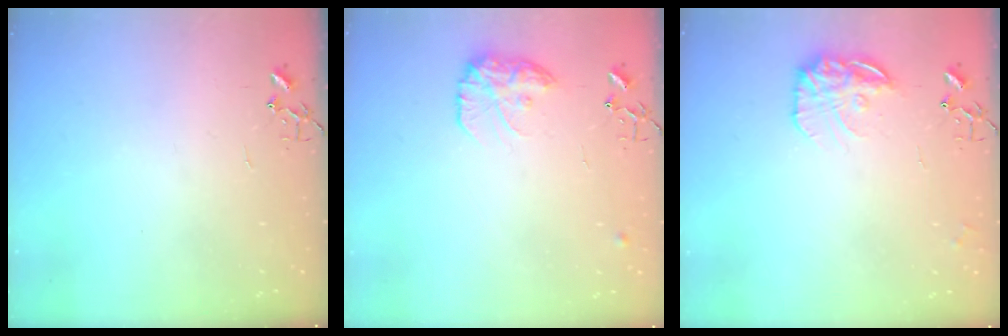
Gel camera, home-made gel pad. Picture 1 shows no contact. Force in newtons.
{"total": 13.1, "press": 13.0, "slide": 0.7}
{"total": 13.7, "press": 13.7, "slide": 0.9}